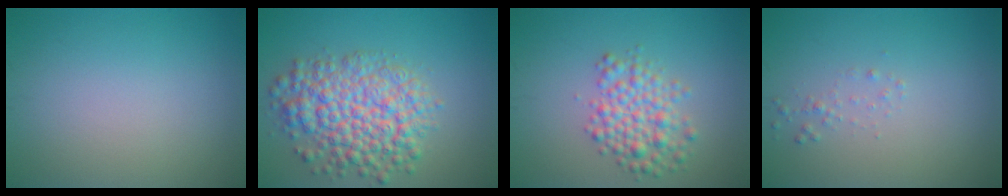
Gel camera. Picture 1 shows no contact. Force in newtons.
{"total": 7.5, "press": 7.5, "slide": 0.3}
{"total": 3.9, "press": 3.9, "slide": 0.1}
{"total": 0.7, "press": 0.7, "slide": 0.0}